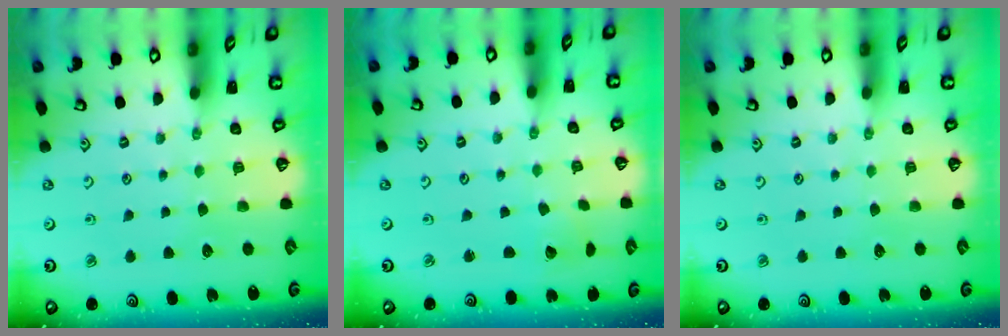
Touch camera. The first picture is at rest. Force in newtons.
{"total": 2.1, "press": 2.1, "slide": 0.2}
{"total": 0.0}